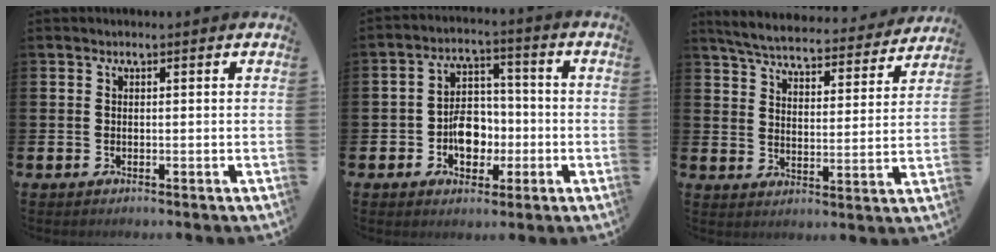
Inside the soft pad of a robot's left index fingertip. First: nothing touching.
{"total": 6.5, "force": [-1.6, 4.9, 4.0], "torque": [-0.058, 0.010, -0.033]}
{"total": 5.9, "force": [5.6, 0.8, 1.5], "torque": [-0.061, -0.037, 0.095]}